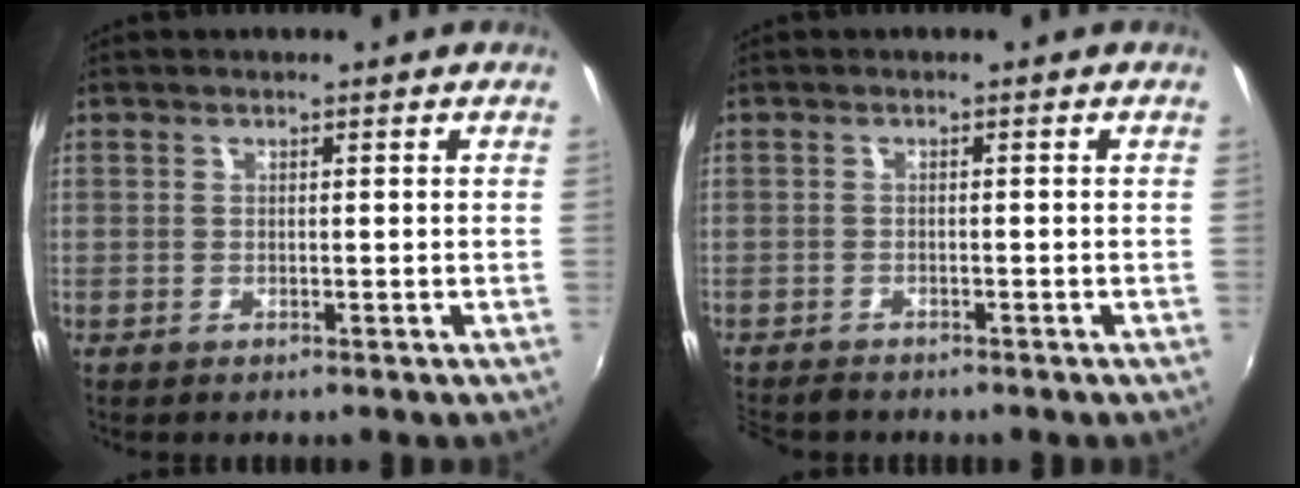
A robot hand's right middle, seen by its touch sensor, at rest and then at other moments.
{"total": 3.5, "force": [-3.2, 1.1, 0.8], "torque": [-0.032, -0.016, -0.061]}